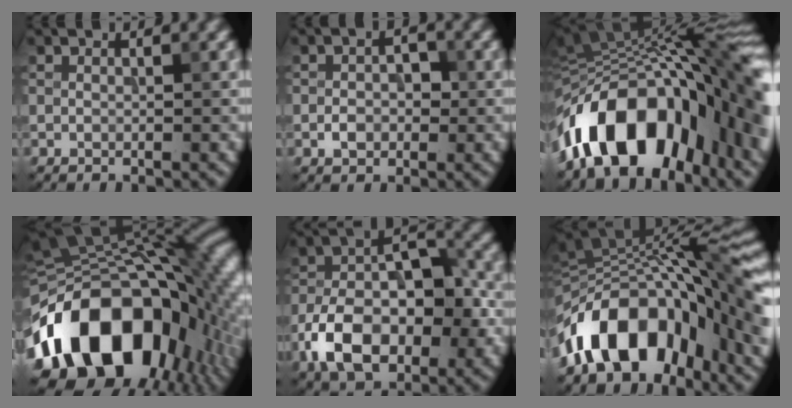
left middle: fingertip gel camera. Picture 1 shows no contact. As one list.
[{"total": 2.5, "force": [-0.7, 1.8, 1.7], "torque": [-0.026, 0.001, -0.014]}, {"total": 16.0, "force": [-6.0, 8.6, 12.0], "torque": [-0.161, 0.023, -0.109]}, {"total": 18.5, "force": [-5.5, 11.4, 13.4], "torque": [-0.228, 0.005, -0.096]}, {"total": 10.7, "force": [-4.2, 5.9, 7.9], "torque": [-0.139, 0.006, -0.080]}, {"total": 13.5, "force": [-4.9, 7.4, 10.2], "torque": [-0.143, 0.023, -0.091]}]